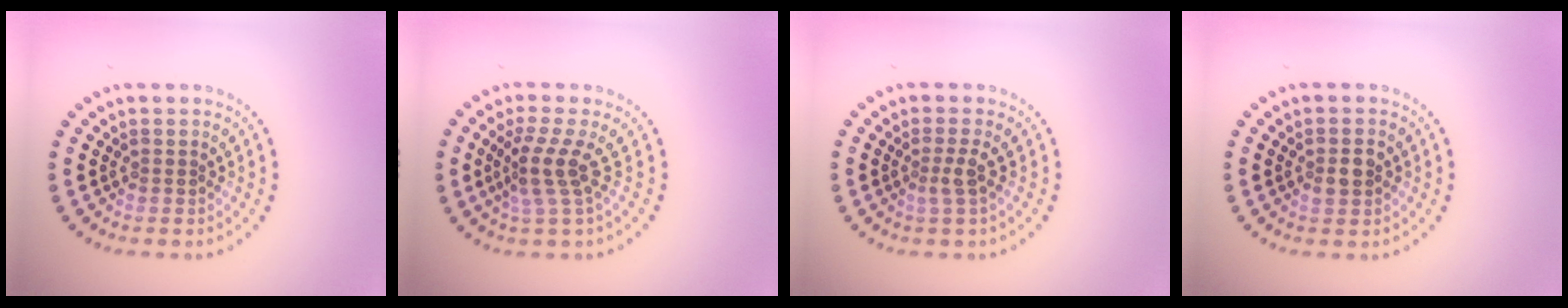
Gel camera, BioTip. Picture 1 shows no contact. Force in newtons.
{"total": 2.9, "press": 1.9, "slide": 2.2}
{"total": 1.5, "press": 1.0, "slide": 1.1}
{"total": 1.7, "press": 1.7, "slide": 0.2}